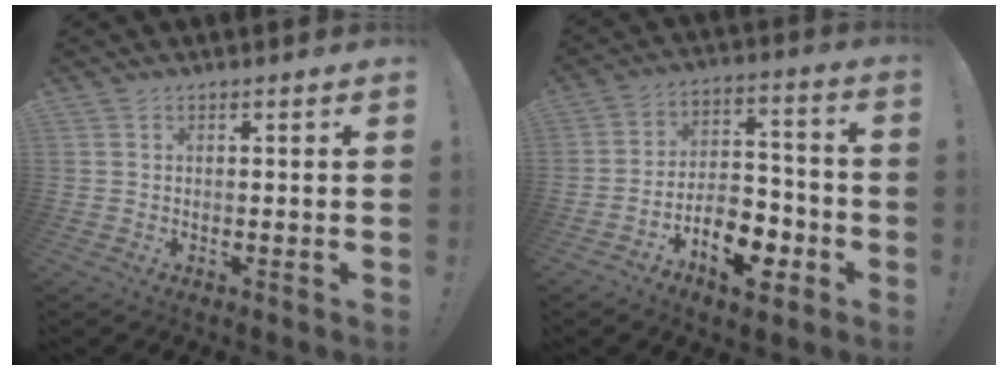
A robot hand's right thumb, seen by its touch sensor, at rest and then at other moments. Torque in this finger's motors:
{"motor_torque": [1.49, 1.04, 0.41, -0.01, 0.07]}